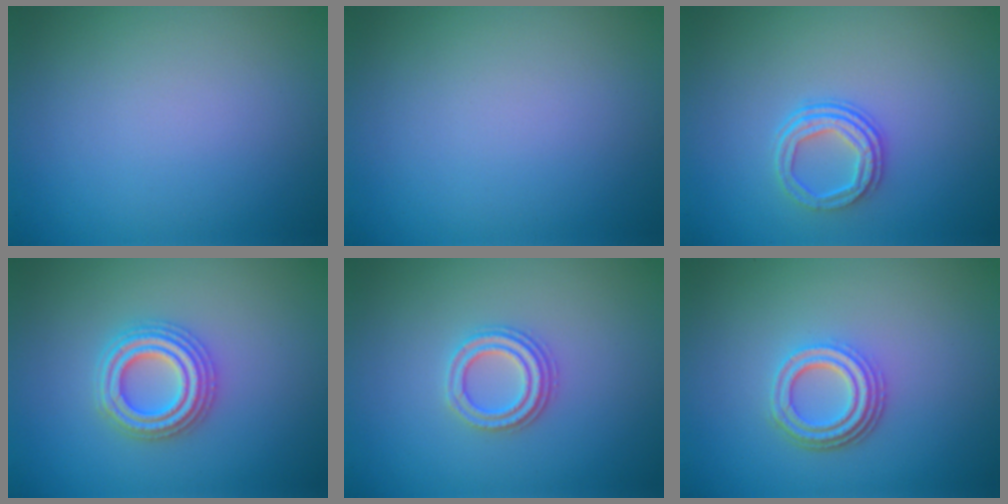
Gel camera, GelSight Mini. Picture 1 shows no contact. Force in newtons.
{"total": 0.0}
{"total": 3.0, "press": 2.4, "slide": 1.7}
{"total": 4.4, "press": 4.3, "slide": 0.8}
{"total": 2.7, "press": 2.5, "slide": 1.2}
{"total": 4.1, "press": 3.1, "slide": 2.6}